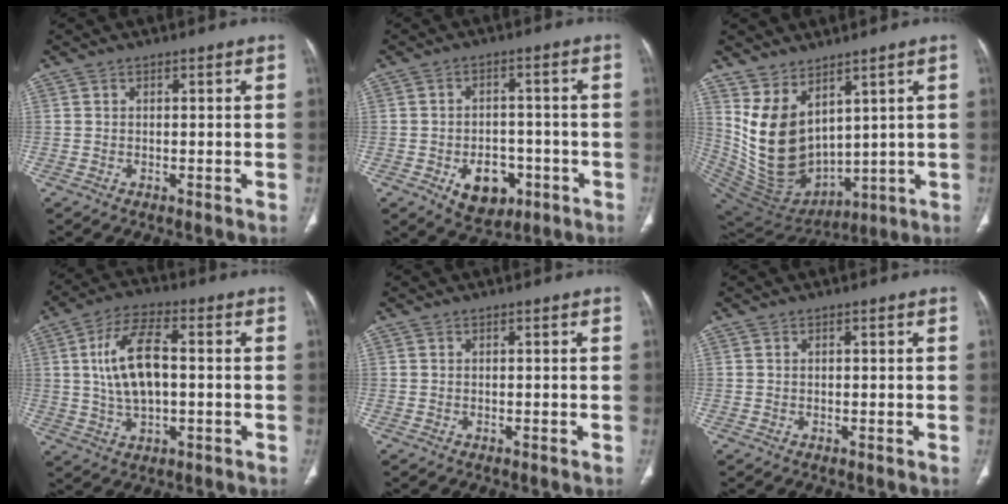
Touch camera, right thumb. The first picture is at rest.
{"total": 8.8, "force": [-3.5, 6.2, 5.2], "torque": [-0.045, 0.022, -0.041]}
{"total": 14.7, "force": [5.3, 9.2, 10.1], "torque": [-0.148, -0.047, 0.139]}
{"total": 11.9, "force": [1.0, 5.7, 10.4], "torque": [-0.198, 0.014, 0.017]}
{"total": 0.0}
{"total": 0.0}